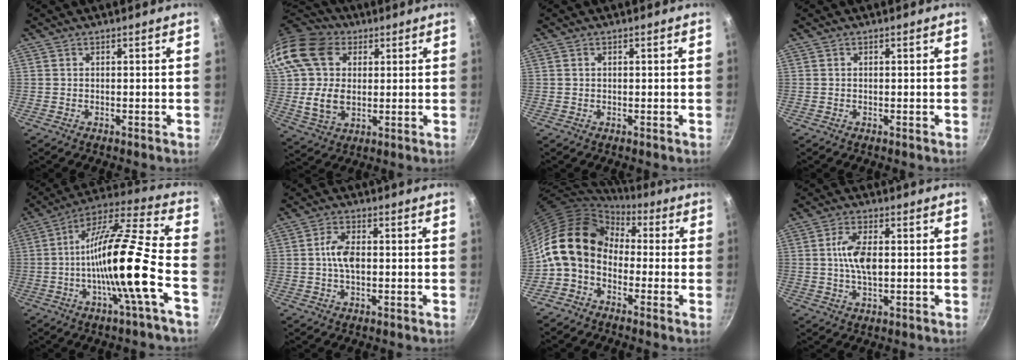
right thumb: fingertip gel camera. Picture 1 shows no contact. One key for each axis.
{"total": 19.5, "fx": 4.4, "fy": 14.6, "fz": 12.3, "tx": -0.232, "ty": 0.011, "tz": 0.078}
{"total": 0.8, "fx": 0.2, "fy": 0.6, "fz": 0.4, "tx": -0.006, "ty": 0.004, "tz": 0.003}
{"total": 0.0}
{"total": 19.3, "fx": -4.9, "fy": 2.1, "fz": 18.5, "tx": -0.303, "ty": 0.031, "tz": -0.100}
{"total": 5.3, "fx": 0.0, "fy": 2.9, "fz": 4.5, "tx": -0.082, "ty": 0.014, "tz": -0.006}
{"total": 14.2, "fx": 0.0, "fy": 10.8, "fz": 9.2, "tx": -0.144, "ty": 0.040, "tz": -0.024}
{"total": 7.2, "fx": 0.6, "fy": 3.5, "fz": 6.3, "tx": -0.116, "ty": 0.008, "tz": 0.008}